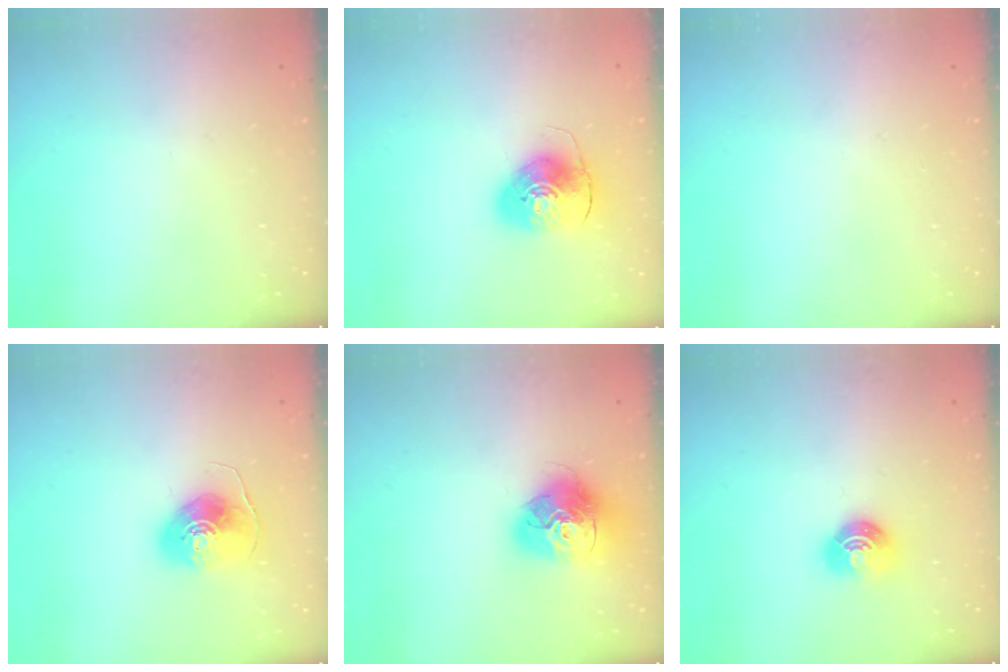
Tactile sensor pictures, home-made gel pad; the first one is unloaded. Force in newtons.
{"total": 8.9, "press": 8.7, "slide": 1.5}
{"total": 0.0}
{"total": 8.3, "press": 8.3, "slide": 0.6}
{"total": 16.1, "press": 16.0, "slide": 1.6}
{"total": 8.1, "press": 8.0, "slide": 1.1}